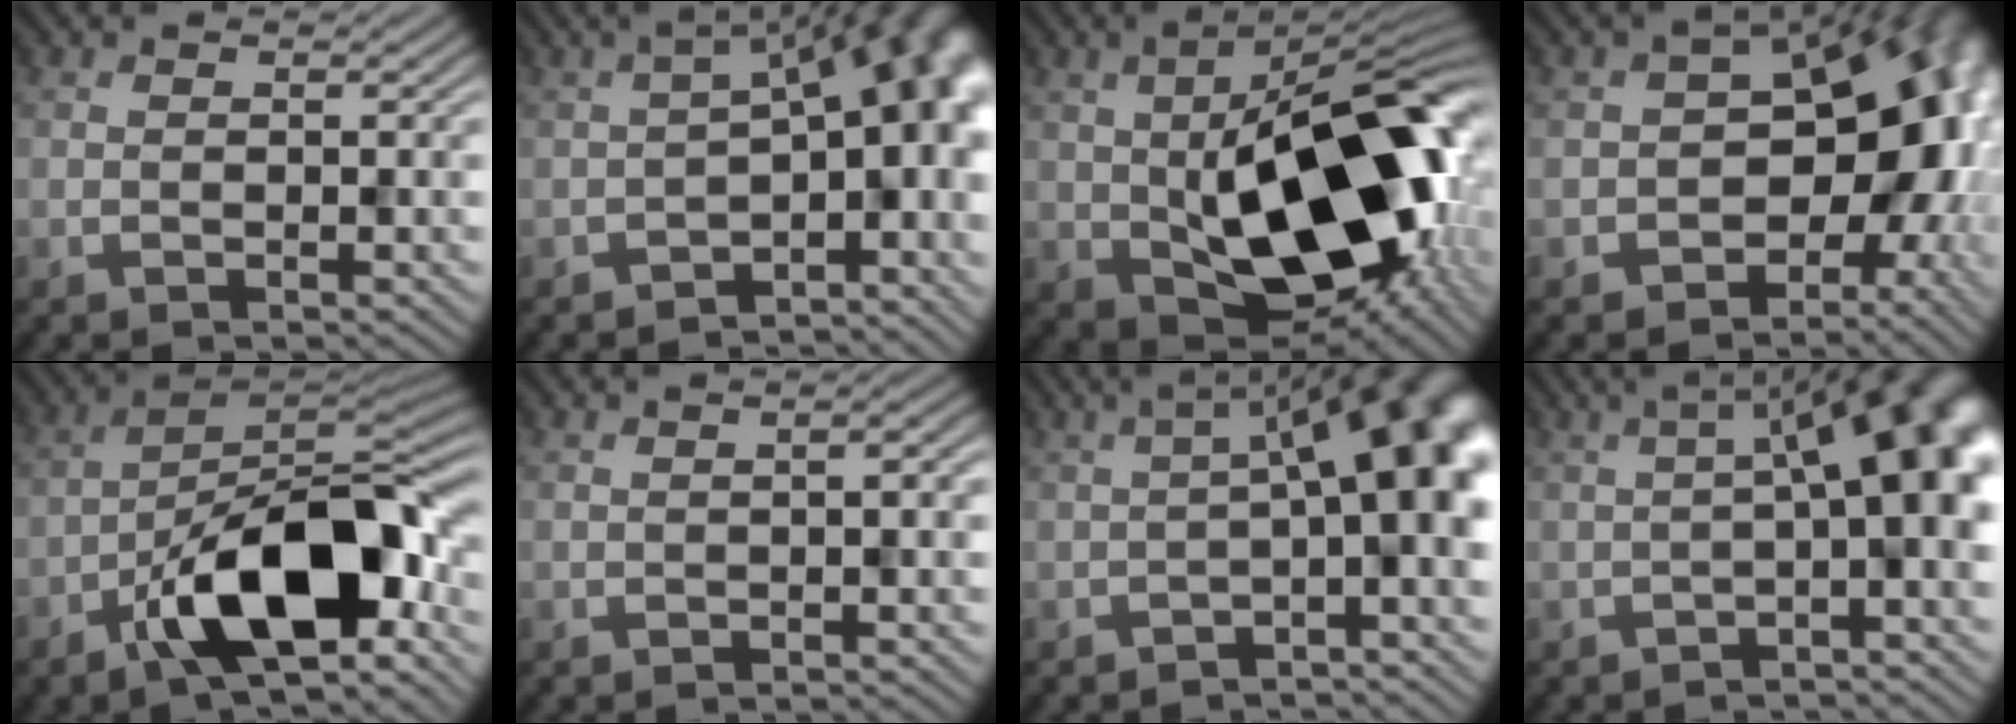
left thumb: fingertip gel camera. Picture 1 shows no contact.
{"total": 13.7, "force": [-3.5, 6.3, 11.7], "torque": [-0.129, 0.000, -0.042]}
{"total": 19.4, "force": [-1.6, 10.5, 16.3], "torque": [-0.251, -0.016, -0.022]}
{"total": 14.6, "force": [-2.2, 9.7, 10.7], "torque": [-0.122, -0.014, -0.035]}
{"total": 15.3, "force": [-6.4, 6.7, 12.3], "torque": [-0.174, -0.006, -0.121]}
{"total": 1.2, "force": [-0.4, 0.2, 1.1], "torque": [-0.017, 0.004, -0.007]}
{"total": 10.2, "force": [-0.7, 2.7, 9.8], "torque": [-0.134, 0.023, -0.017]}
{"total": 9.0, "force": [-0.1, 2.2, 8.7], "torque": [-0.115, 0.028, -0.010]}